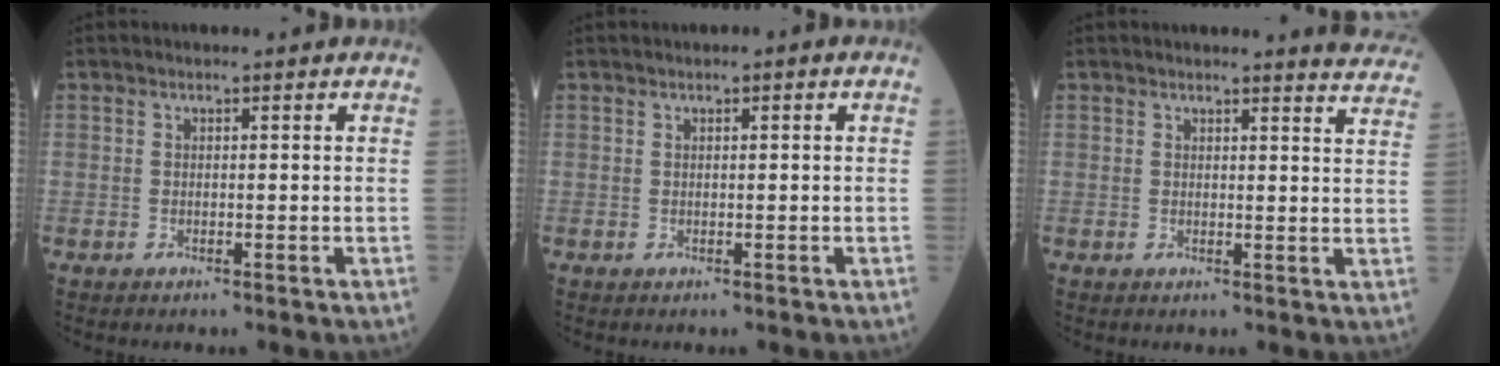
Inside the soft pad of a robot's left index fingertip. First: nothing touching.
{"total": 0.8, "force": [0.3, 0.0, 0.7], "torque": [-0.015, 0.006, 0.006]}
{"total": 7.2, "force": [7.2, 0.1, 0.7], "torque": [0.007, -0.052, 0.051]}